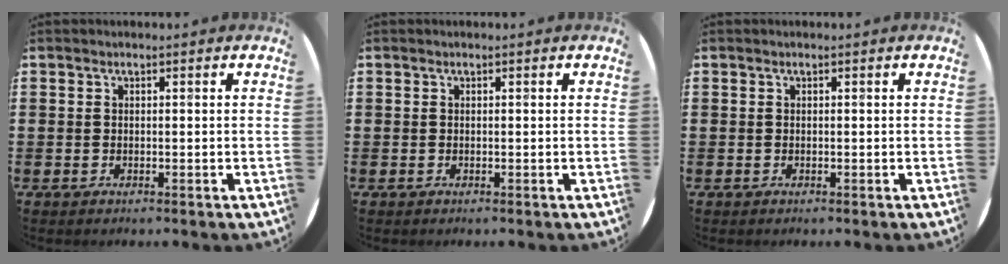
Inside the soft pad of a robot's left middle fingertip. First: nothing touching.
{"total": 0.0}
{"total": 0.0}